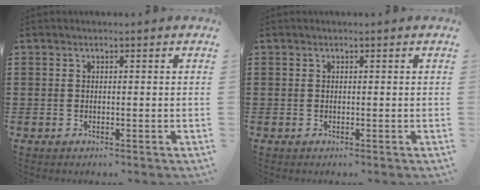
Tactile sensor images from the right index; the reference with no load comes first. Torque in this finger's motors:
{"motor_torque": [0.21, -0.04, 0.00, 0.01]}